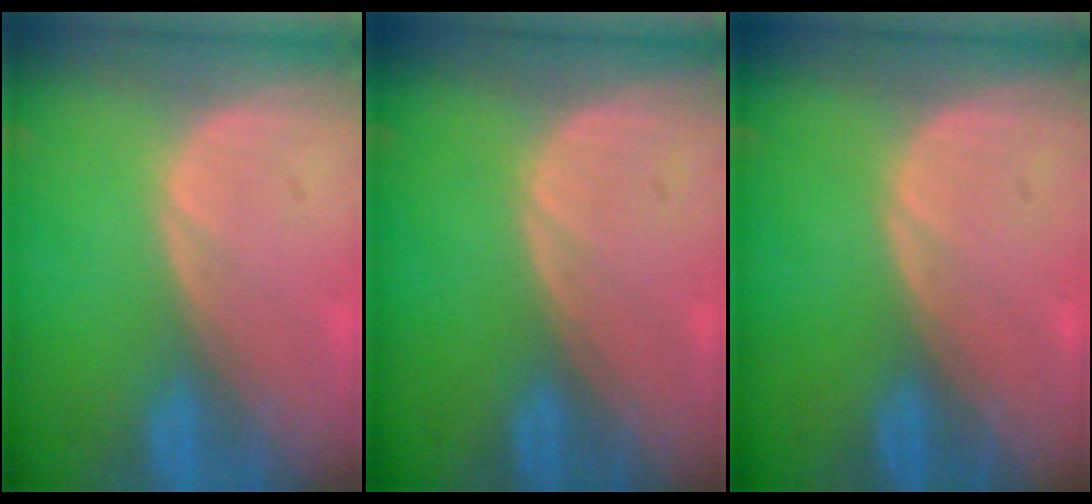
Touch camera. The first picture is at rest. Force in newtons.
{"total": 0.0}
{"total": 0.0}